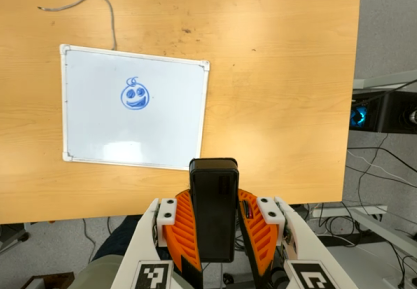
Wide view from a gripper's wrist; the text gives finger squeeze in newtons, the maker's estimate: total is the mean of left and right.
{"total": 10.7, "left": 8.6, "right": 12.8}